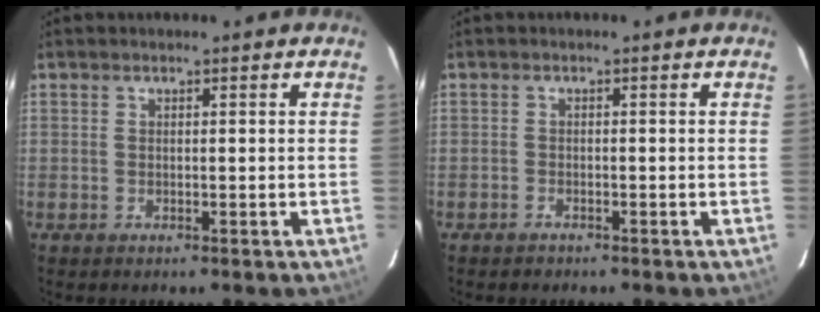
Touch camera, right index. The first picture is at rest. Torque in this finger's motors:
{"motor_torque": [0.11, -0.10, -0.03, -0.01]}